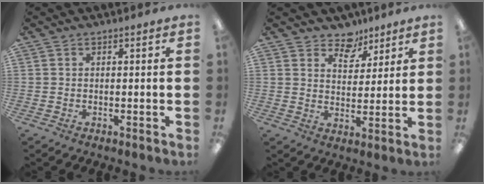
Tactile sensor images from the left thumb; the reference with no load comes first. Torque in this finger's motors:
{"motor_torque": [0.00, -0.01, -0.48, 0.12, 0.04]}